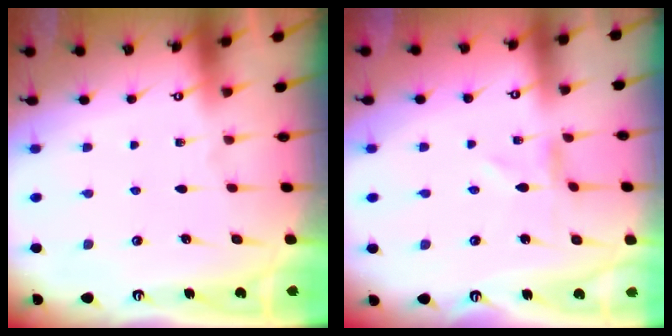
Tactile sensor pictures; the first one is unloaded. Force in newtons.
{"total": 0.6, "press": 0.5, "slide": 0.2}